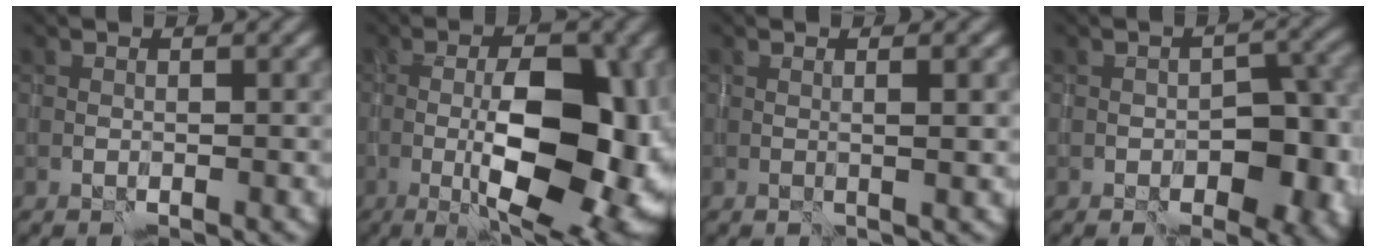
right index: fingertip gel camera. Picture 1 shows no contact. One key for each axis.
{"total": 12.6, "fx": -1.2, "fy": 5.1, "fz": 11.4, "tx": -0.163, "ty": -0.002, "tz": -0.021}
{"total": 1.7, "fx": 0.2, "fy": 0.3, "fz": 1.7, "tx": -0.026, "ty": 0.001, "tz": 0.002}
{"total": 6.7, "fx": -2.0, "fy": 3.7, "fz": 5.3, "tx": -0.051, "ty": 0.003, "tz": -0.030}